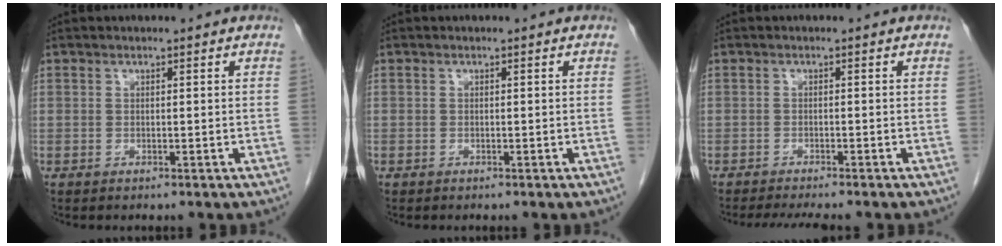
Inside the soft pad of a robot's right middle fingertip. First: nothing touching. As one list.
[{"total": 0.0}, {"total": 5.2, "force": [-4.6, 0.2, 2.5], "torque": [-0.030, -0.012, -0.070]}]